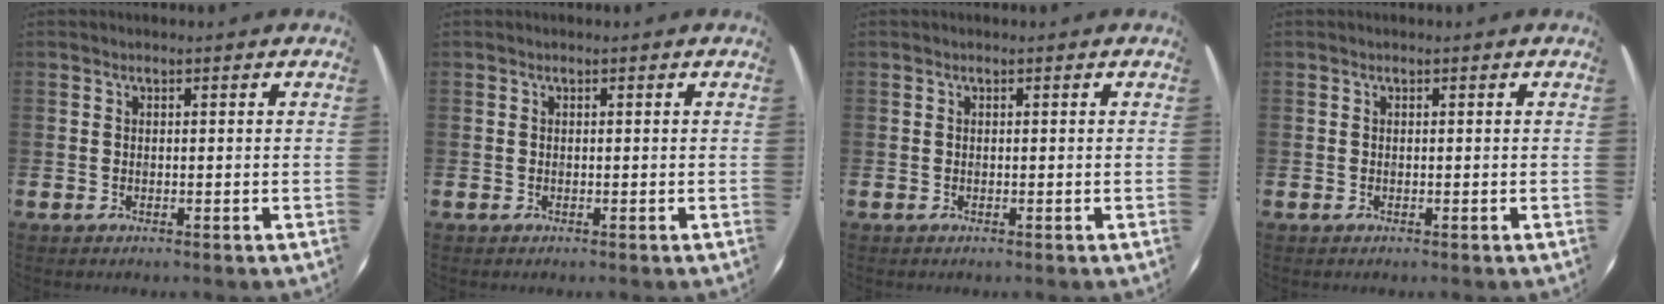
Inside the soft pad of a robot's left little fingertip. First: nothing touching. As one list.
[{"total": 0.0}, {"total": 0.0}, {"total": 0.0}]